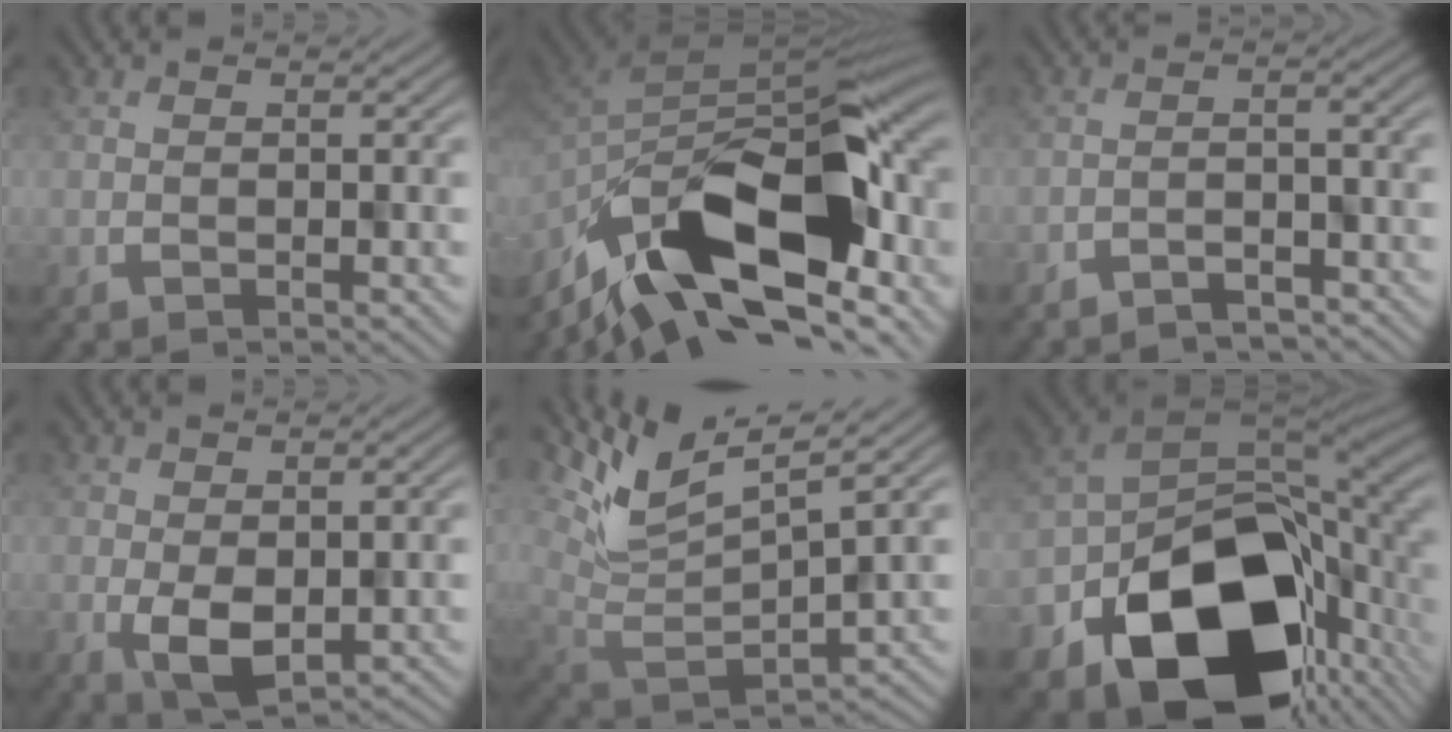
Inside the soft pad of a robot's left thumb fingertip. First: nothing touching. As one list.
[{"total": 14.3, "force": [-7.6, 7.5, 9.6], "torque": [-0.175, -0.026, -0.132]}, {"total": 4.3, "force": [-4.0, 0.8, 1.2], "torque": [-0.022, -0.005, -0.060]}, {"total": 5.2, "force": [-1.1, 3.2, 3.9], "torque": [-0.079, -0.022, -0.007]}, {"total": 8.8, "force": [6.7, 2.5, 5.1], "torque": [-0.120, -0.011, 0.141]}, {"total": 17.3, "force": [-6.7, 12.1, 10.3], "torque": [-0.183, -0.065, -0.090]}]